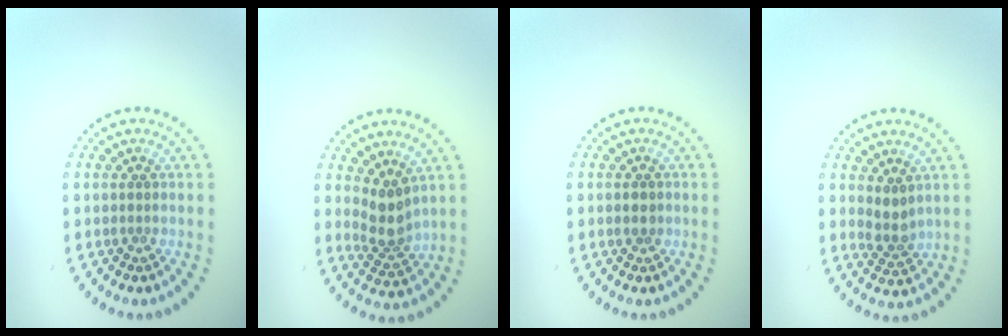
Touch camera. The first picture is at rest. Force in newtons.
{"total": 2.9, "press": 2.4, "slide": 1.7}
{"total": 1.2, "press": 1.2, "slide": 0.2}
{"total": 2.0, "press": 1.6, "slide": 1.1}